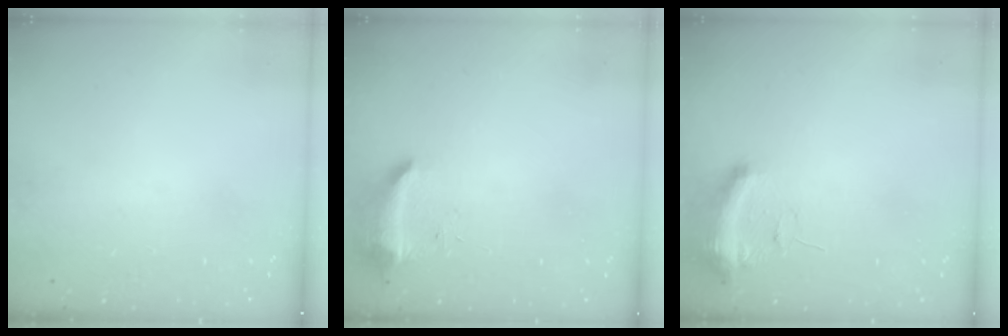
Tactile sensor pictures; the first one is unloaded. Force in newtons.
{"total": 9.1, "press": 8.8, "slide": 2.4}
{"total": 9.4, "press": 9.3, "slide": 1.3}